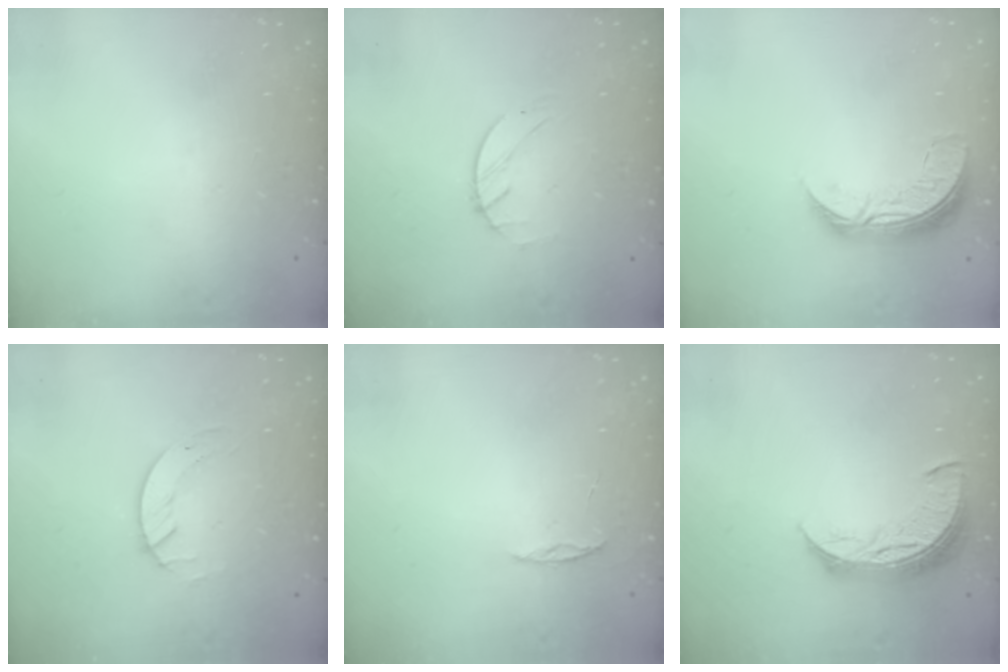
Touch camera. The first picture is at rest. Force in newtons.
{"total": 1.2, "press": 1.2, "slide": 0.2}
{"total": 7.8, "press": 7.8, "slide": 0.7}
{"total": 2.7, "press": 2.7, "slide": 0.3}
{"total": 2.4, "press": 2.4, "slide": 0.2}
{"total": 9.8, "press": 9.8, "slide": 0.9}